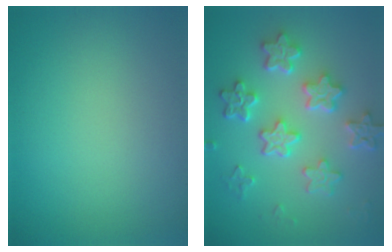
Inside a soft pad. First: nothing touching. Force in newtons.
{"total": 5.9, "press": 5.0, "slide": 3.2}